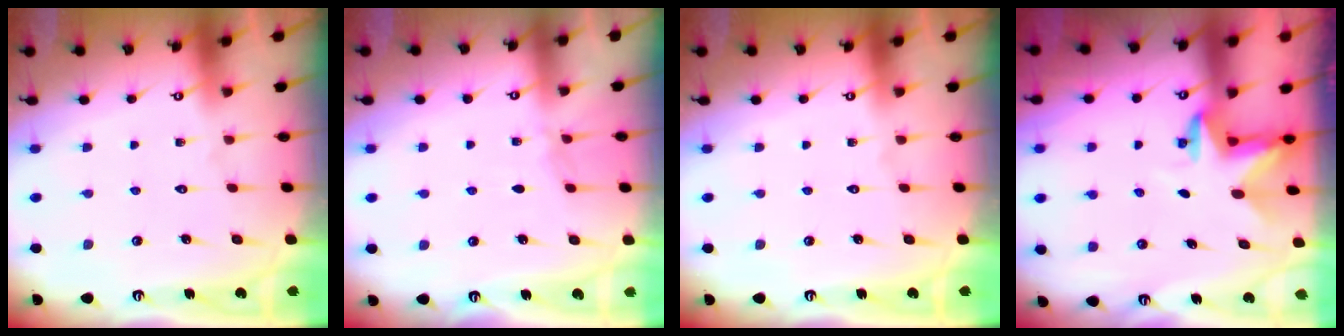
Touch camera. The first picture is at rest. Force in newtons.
{"total": 3.5, "press": 3.4, "slide": 0.5}
{"total": 0.0}
{"total": 2.9, "press": 2.9, "slide": 0.1}